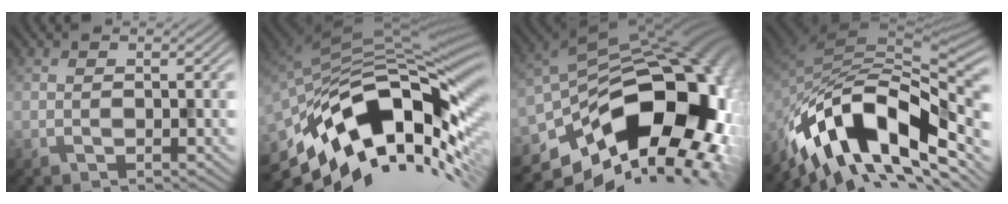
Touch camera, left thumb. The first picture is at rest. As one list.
[{"total": 14.4, "force": [-6.3, 6.9, 11.0], "torque": [-0.192, -0.002, -0.118]}, {"total": 18.6, "force": [-6.6, 10.9, 13.5], "torque": [-0.206, -0.042, -0.089]}, {"total": 16.0, "force": [-8.7, 8.0, 10.8], "torque": [-0.206, -0.002, -0.158]}]